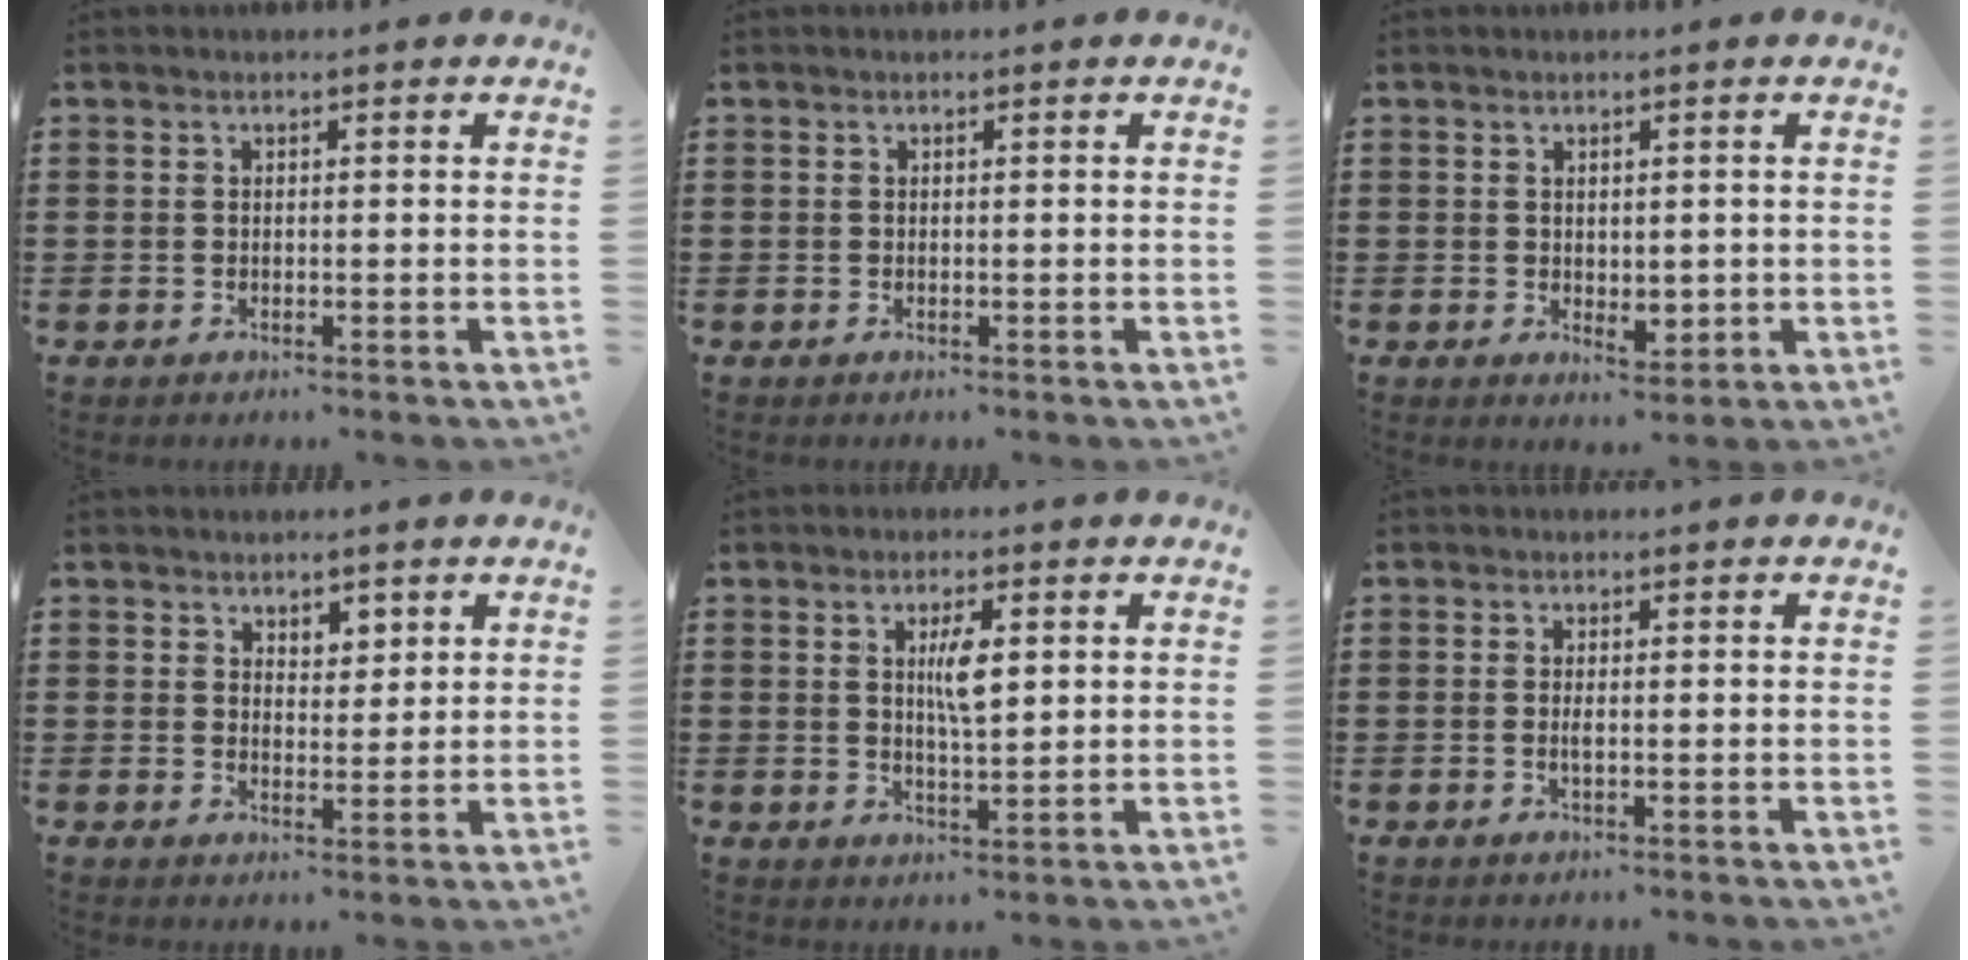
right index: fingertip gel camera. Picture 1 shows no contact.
{"total": 0.0}
{"total": 2.2, "force": [0.5, 1.6, 1.4], "torque": [-0.021, -0.001, 0.009]}
{"total": 2.6, "force": [2.1, 1.4, 0.3], "torque": [-0.013, 0.009, 0.041]}
{"total": 4.3, "force": [1.1, 1.1, 4.0], "torque": [-0.073, 0.005, 0.014]}
{"total": 0.9, "force": [-0.3, 0.0, 0.9], "torque": [-0.018, -0.006, -0.004]}